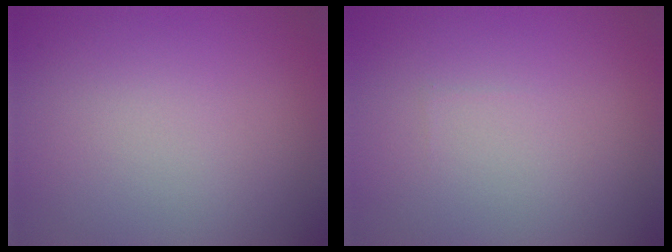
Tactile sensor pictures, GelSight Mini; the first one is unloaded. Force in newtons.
{"total": 0.0}